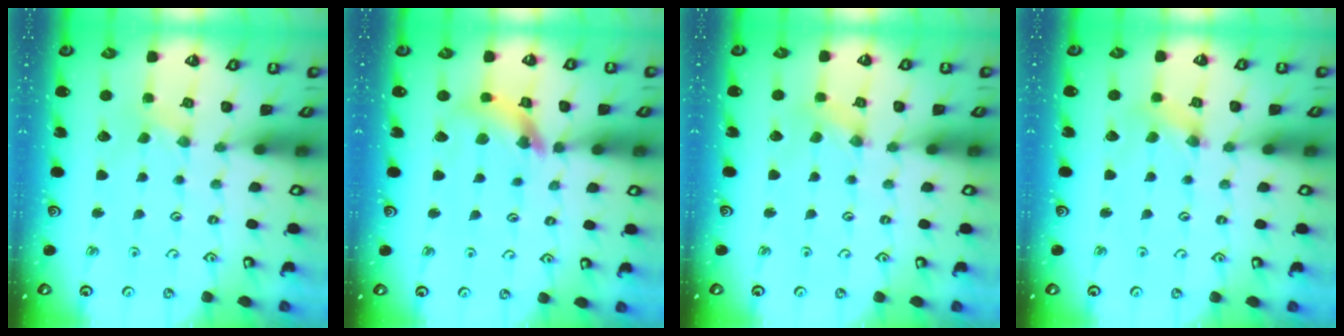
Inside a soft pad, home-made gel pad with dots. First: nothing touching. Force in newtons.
{"total": 11.4, "press": 11.3, "slide": 1.3}
{"total": 0.0}
{"total": 0.9, "press": 0.9, "slide": 0.2}